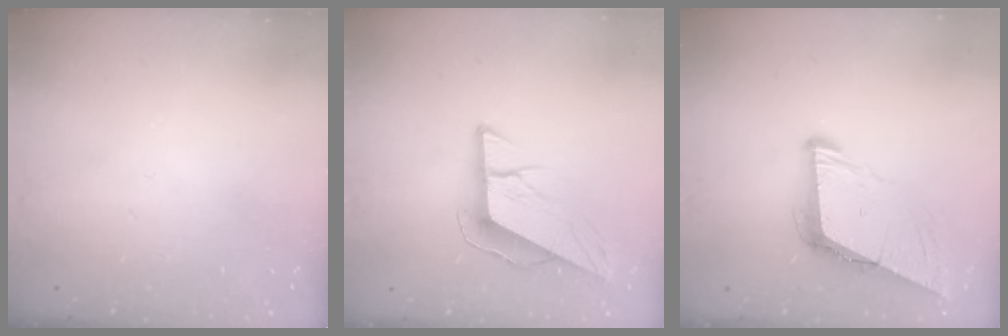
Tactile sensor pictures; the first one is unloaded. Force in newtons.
{"total": 9.8, "press": 9.6, "slide": 2.3}
{"total": 8.9, "press": 8.1, "slide": 3.6}